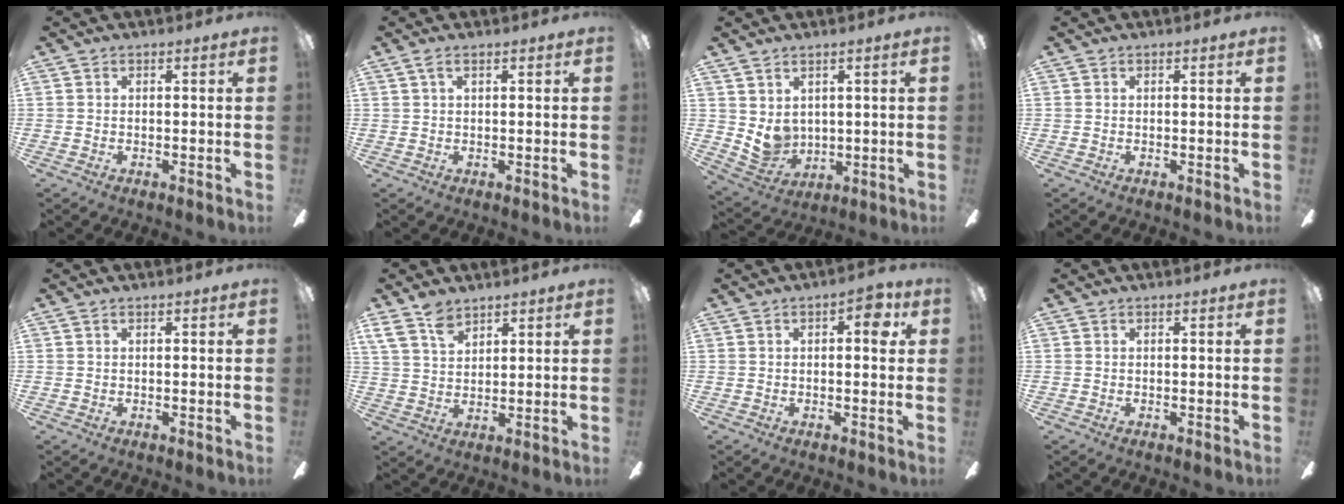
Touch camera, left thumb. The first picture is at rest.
{"total": 1.8, "force": [0.8, 0.5, 1.5], "torque": [-0.034, 0.004, 0.013]}
{"total": 6.4, "force": [2.7, 5.3, 2.3], "torque": [-0.050, -0.025, 0.056]}
{"total": 0.0}
{"total": 0.0}
{"total": 7.4, "force": [5.4, 3.9, 3.1], "torque": [-0.063, -0.021, 0.104]}
{"total": 5.2, "force": [1.5, 2.2, 4.5], "torque": [-0.048, -0.001, 0.015]}
{"total": 0.0}